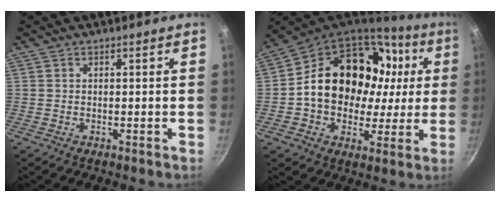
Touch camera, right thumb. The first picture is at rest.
{"total": 25.0, "force": [4.2, 18.8, 16.0], "torque": [-0.244, 0.033, 0.073]}